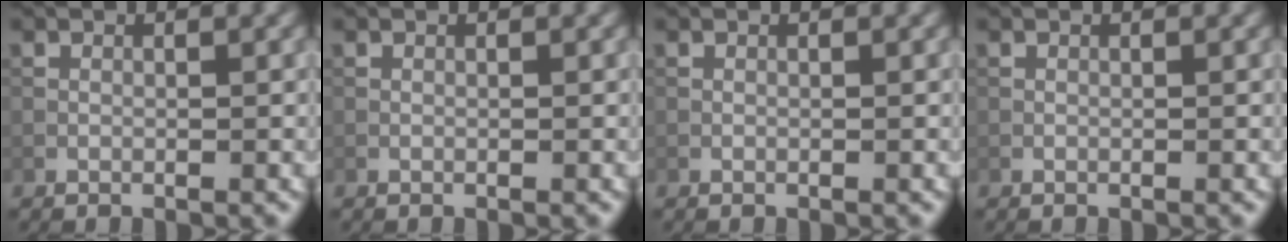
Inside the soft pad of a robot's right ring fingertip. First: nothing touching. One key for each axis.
{"total": 0.0}
{"total": 0.0}
{"total": 0.0}